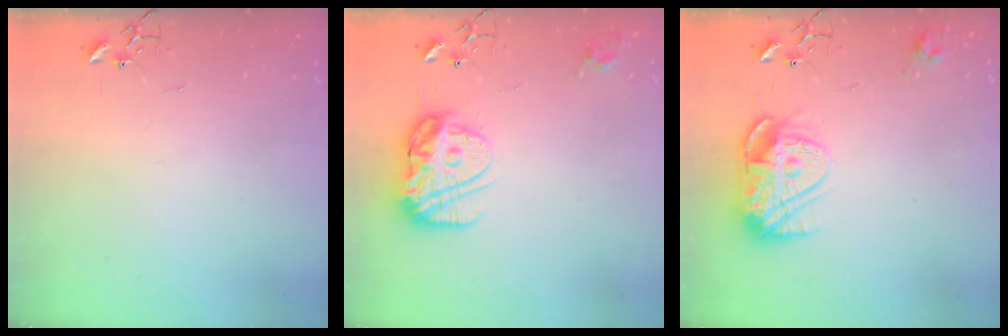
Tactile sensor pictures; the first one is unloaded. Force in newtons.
{"total": 14.9, "press": 14.8, "slide": 1.2}
{"total": 12.6, "press": 12.6, "slide": 1.1}